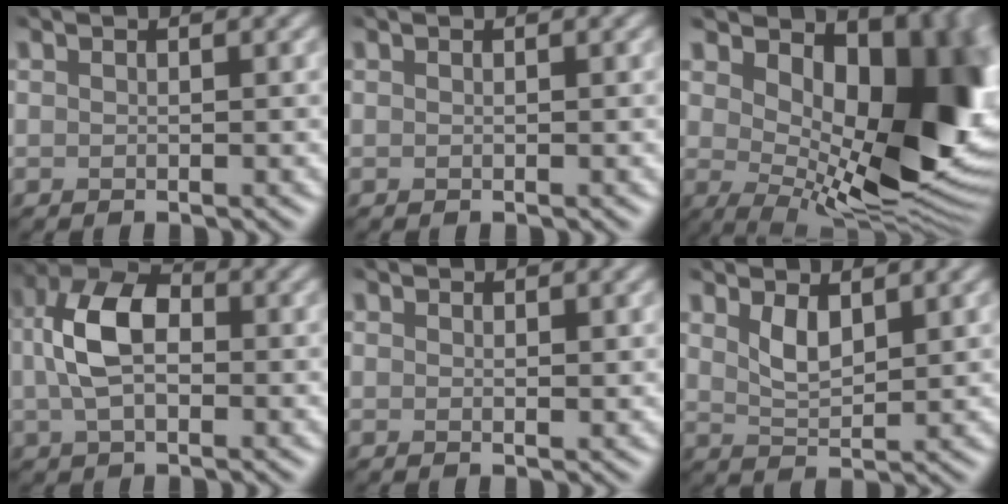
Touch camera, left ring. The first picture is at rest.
{"total": 0.0}
{"total": 14.6, "force": [2.7, 8.0, 12.0], "torque": [-0.119, -0.018, 0.048]}
{"total": 5.9, "force": [-0.3, 3.9, 4.4], "torque": [-0.085, 0.006, -0.018]}
{"total": 0.6, "force": [0.4, 0.3, 0.1], "torque": [0.001, -0.003, 0.008]}
{"total": 2.0, "force": [0.6, 1.1, 1.6], "torque": [-0.031, -0.012, 0.012]}